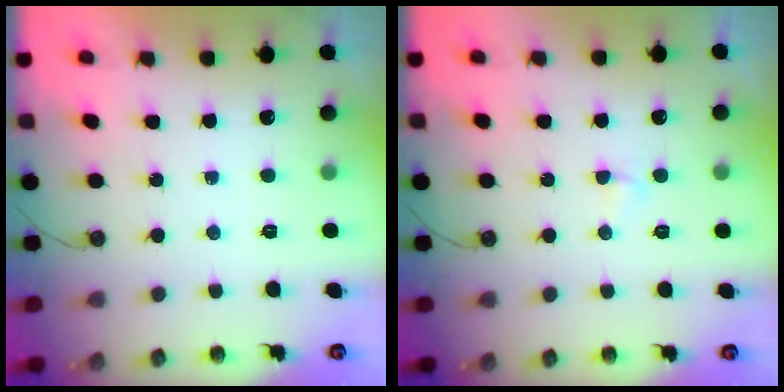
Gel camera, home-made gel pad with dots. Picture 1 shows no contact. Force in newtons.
{"total": 2.4, "press": 2.4, "slide": 0.4}